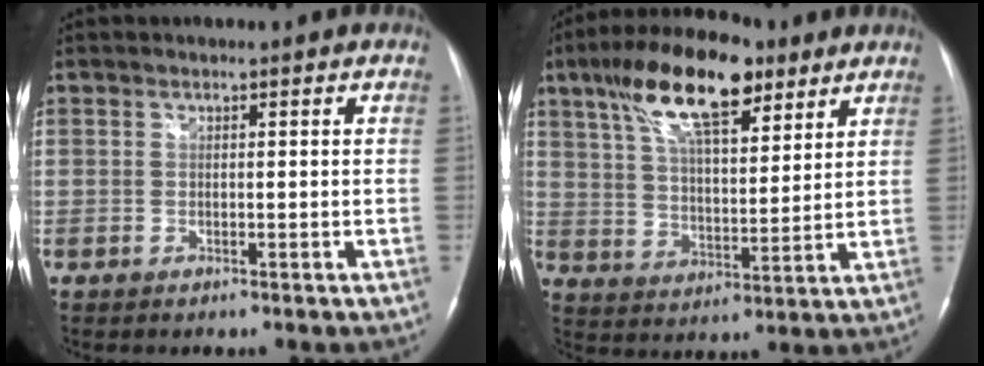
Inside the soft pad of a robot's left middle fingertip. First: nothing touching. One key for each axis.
{"total": 16.7, "fx": 9.9, "fy": 5.7, "fz": 12.1, "tx": -0.225, "ty": 0.029, "tz": 0.179}